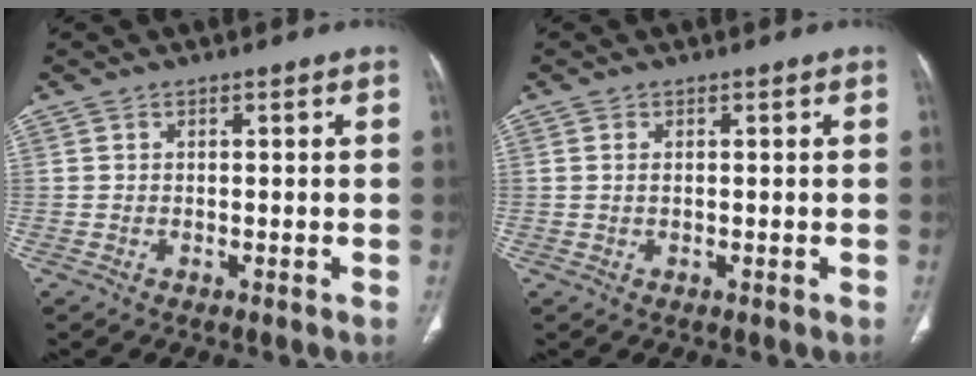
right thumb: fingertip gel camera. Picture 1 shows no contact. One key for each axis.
{"total": 0.8, "fx": 0.3, "fy": 0.4, "fz": 0.7, "tx": -0.017, "ty": 0.005, "tz": 0.008}